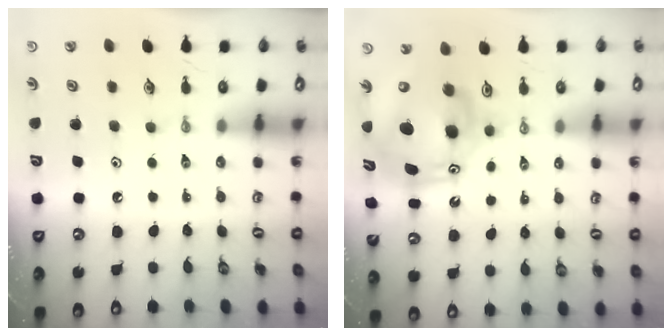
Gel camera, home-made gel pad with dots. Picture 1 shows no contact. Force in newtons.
{"total": 14.4, "press": 14.2, "slide": 2.3}